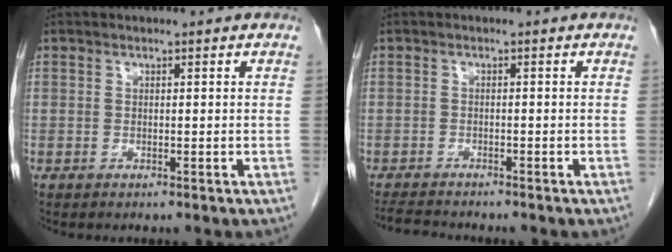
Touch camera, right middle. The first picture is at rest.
{"total": 4.4, "force": [-4.2, 0.3, 1.2], "torque": [-0.023, -0.018, -0.071]}